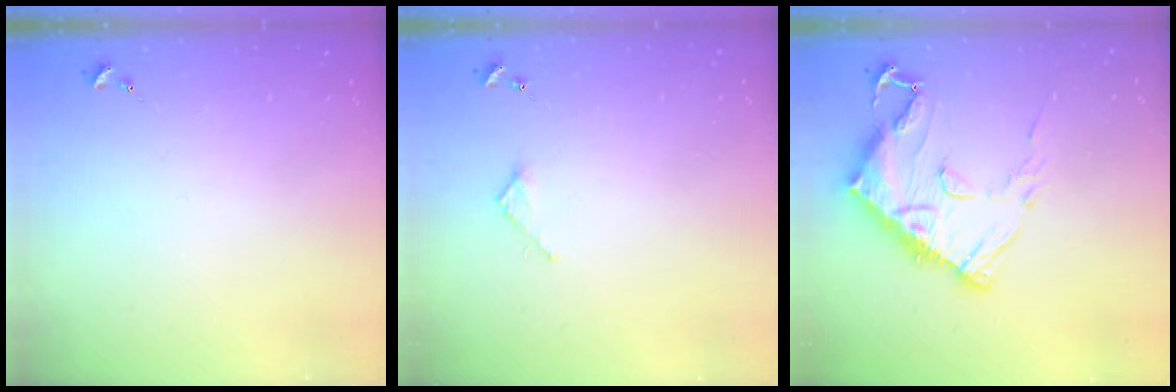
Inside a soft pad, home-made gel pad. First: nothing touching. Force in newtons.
{"total": 2.7, "press": 2.7, "slide": 0.2}
{"total": 15.5, "press": 15.5, "slide": 1.4}